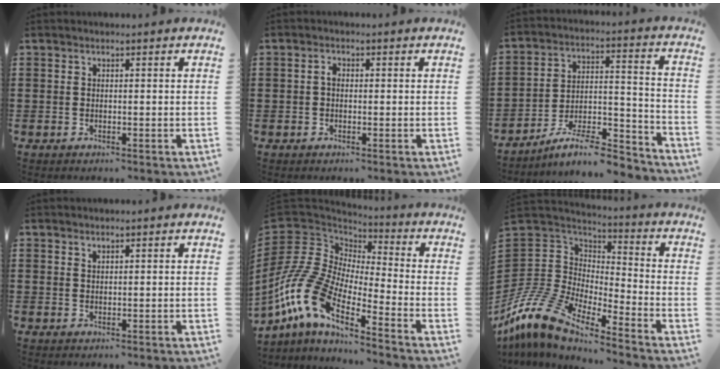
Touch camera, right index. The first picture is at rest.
{"total": 1.6, "force": [-0.2, 0.9, 1.3], "torque": [-0.026, 0.004, -0.004]}
{"total": 9.6, "force": [-8.2, 1.6, 4.8], "torque": [-0.074, 0.018, -0.157]}
{"total": 0.8, "force": [0.7, 0.3, 0.1], "torque": [-0.004, 0.000, 0.014]}
{"total": 11.9, "force": [-8.3, 4.3, 7.3], "torque": [-0.221, -0.021, -0.189]}
{"total": 11.5, "force": [-9.8, 3.7, 4.8], "torque": [-0.151, 0.005, -0.210]}